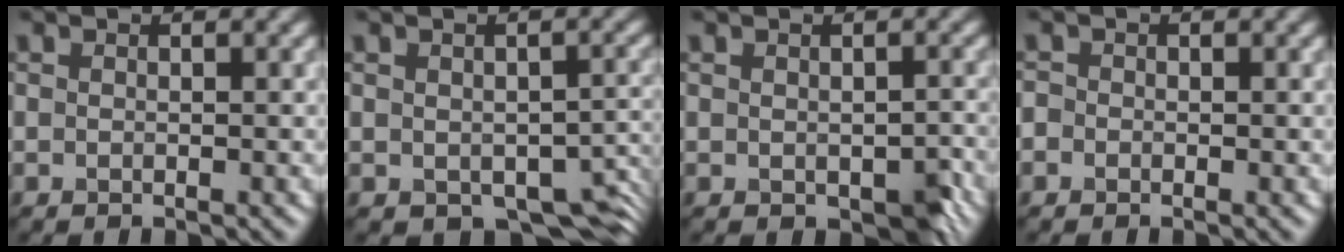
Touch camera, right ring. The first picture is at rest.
{"total": 6.1, "force": [-2.6, 3.5, 4.3], "torque": [-0.051, -0.023, -0.027]}
{"total": 2.3, "force": [-0.7, 1.3, 1.7], "torque": [-0.024, -0.011, -0.001]}
{"total": 0.8, "force": [-0.5, 0.6, 0.2], "torque": [0.001, -0.002, -0.012]}